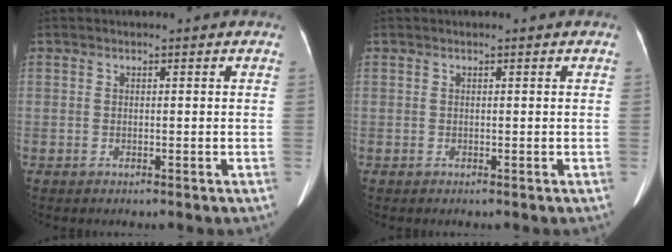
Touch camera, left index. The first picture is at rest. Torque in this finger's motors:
{"motor_torque": [-0.06, 0.02, -0.10, -0.01]}